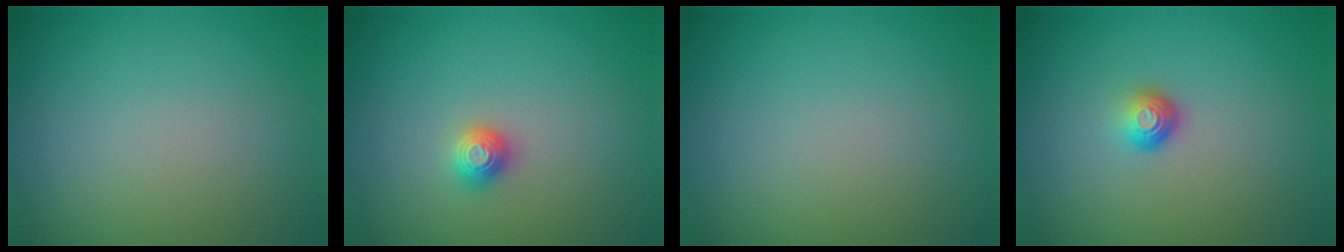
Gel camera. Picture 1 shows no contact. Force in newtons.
{"total": 1.2, "press": 1.1, "slide": 0.3}
{"total": 0.0}
{"total": 1.5, "press": 1.0, "slide": 1.1}